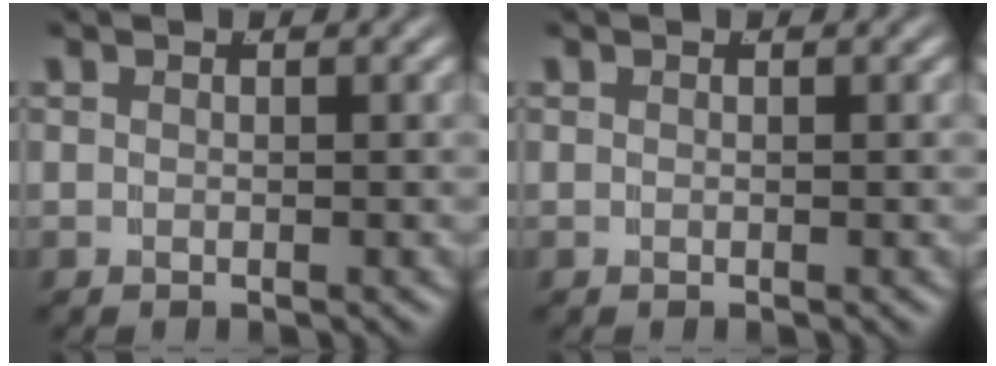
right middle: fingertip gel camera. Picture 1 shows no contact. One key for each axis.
{"total": 0.0}